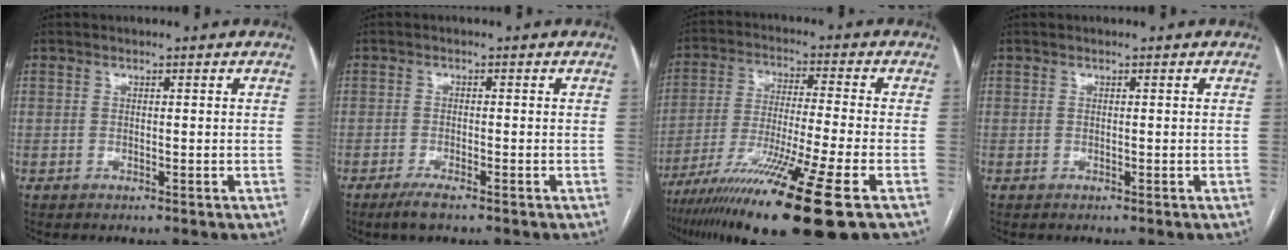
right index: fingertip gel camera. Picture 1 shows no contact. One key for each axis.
{"total": 2.9, "fx": -2.1, "fy": 0.2, "fz": 2.0, "tx": -0.043, "ty": -0.006, "tz": -0.040}
{"total": 18.8, "fx": -11.4, "fy": -0.7, "fz": 14.9, "tx": -0.249, "ty": -0.054, "tz": -0.199}
{"total": 0.0}